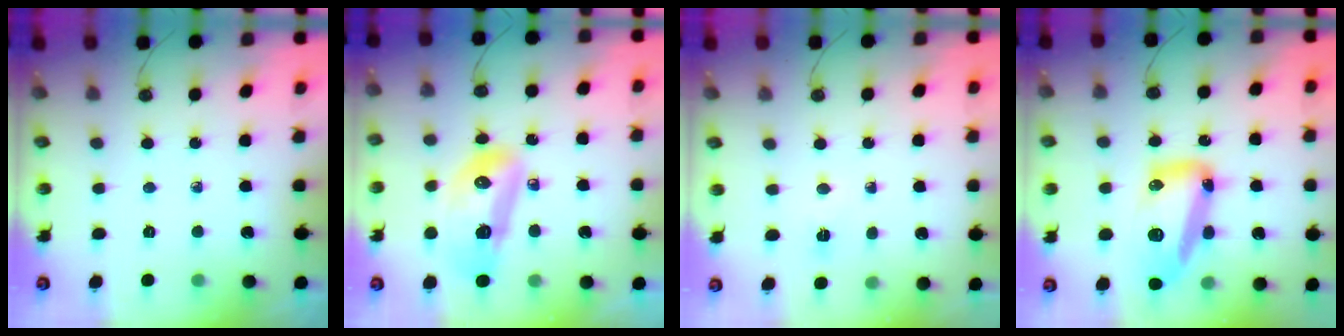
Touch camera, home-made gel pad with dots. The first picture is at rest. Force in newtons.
{"total": 15.1, "press": 14.9, "slide": 2.5}
{"total": 2.5, "press": 2.5, "slide": 0.3}
{"total": 17.0, "press": 16.9, "slide": 1.8}